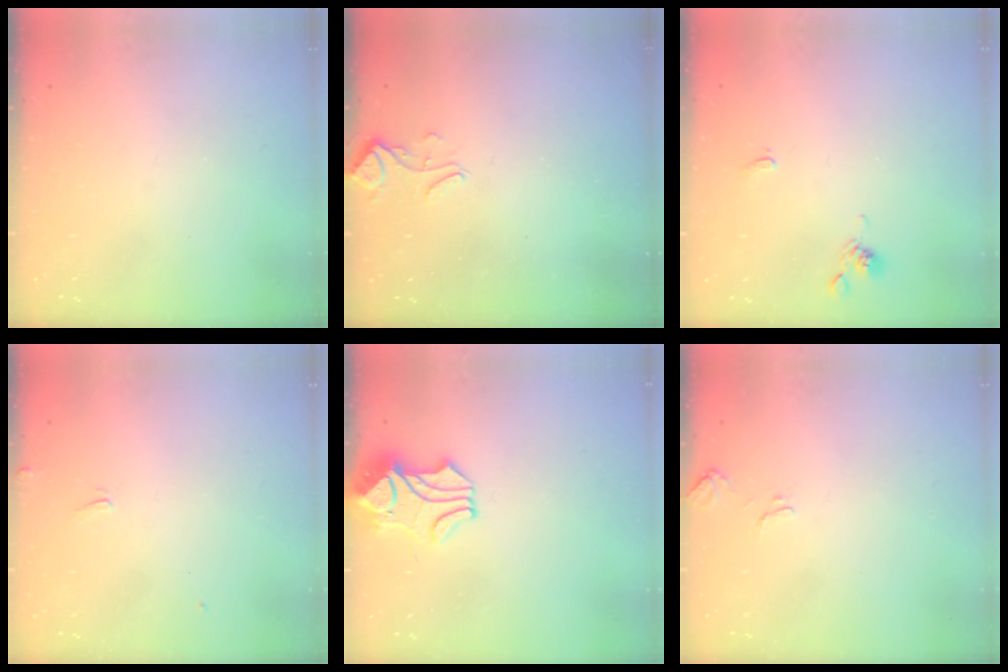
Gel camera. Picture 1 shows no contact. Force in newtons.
{"total": 2.7, "press": 2.7, "slide": 0.5}
{"total": 1.1, "press": 1.0, "slide": 0.4}
{"total": 1.2, "press": 1.0, "slide": 0.6}
{"total": 2.3, "press": 2.0, "slide": 1.2}
{"total": 2.5, "press": 2.5, "slide": 0.3}